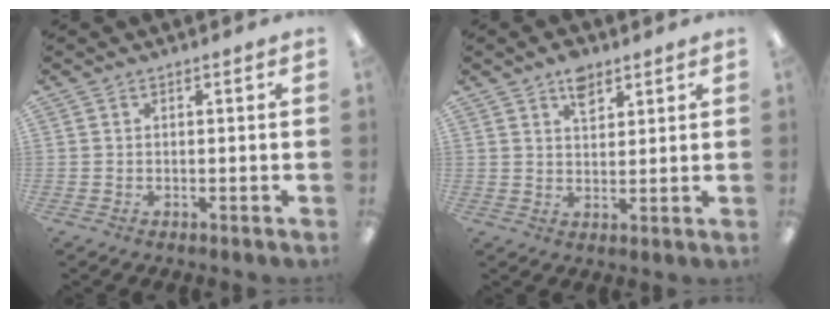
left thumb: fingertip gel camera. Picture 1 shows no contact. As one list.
[{"total": 5.6, "force": [3.7, 3.0, 2.8], "torque": [-0.033, -0.016, 0.063]}]